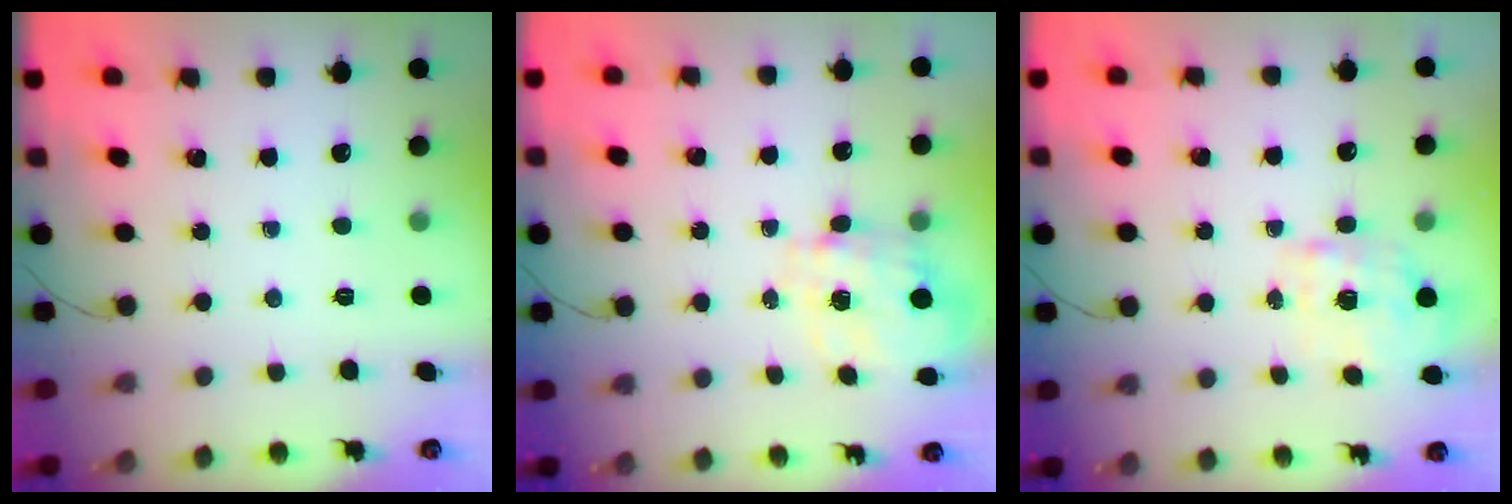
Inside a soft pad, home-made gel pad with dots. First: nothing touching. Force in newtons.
{"total": 3.6, "press": 3.5, "slide": 1.0}
{"total": 1.4, "press": 1.2, "slide": 0.7}